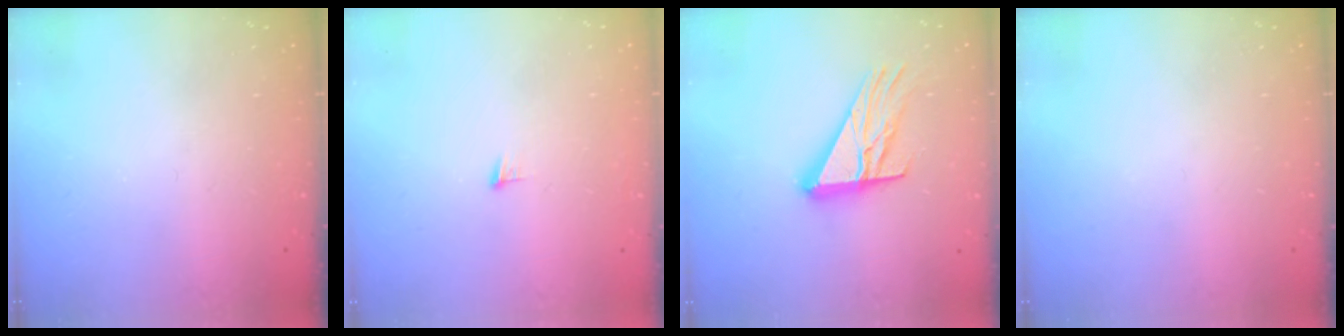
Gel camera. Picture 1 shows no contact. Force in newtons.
{"total": 3.6, "press": 3.5, "slide": 0.3}
{"total": 14.6, "press": 14.5, "slide": 1.4}
{"total": 0.0}